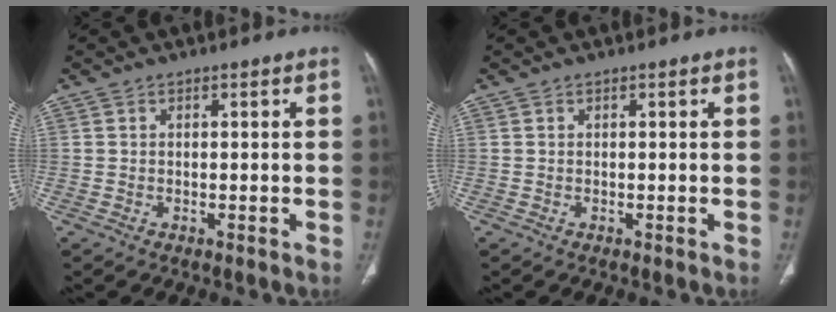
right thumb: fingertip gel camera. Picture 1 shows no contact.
{"total": 0.0}